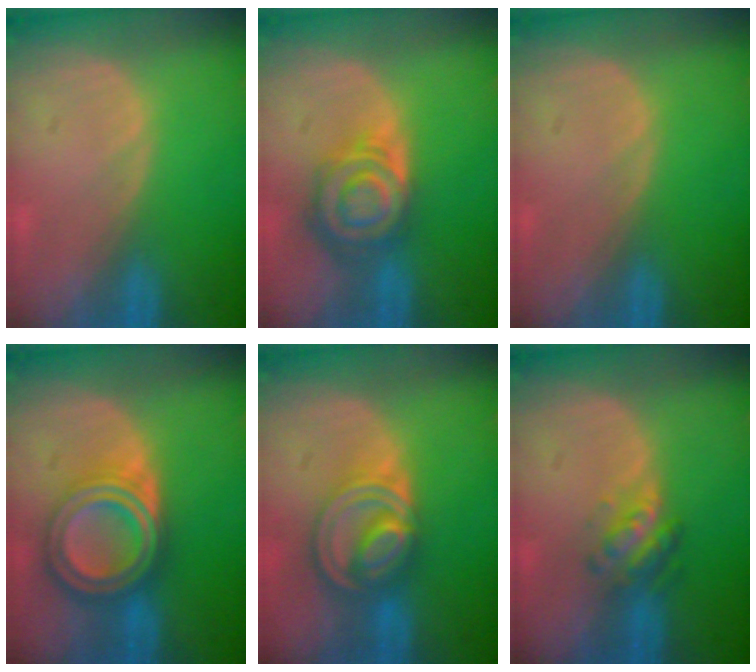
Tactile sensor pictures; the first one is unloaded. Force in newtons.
{"total": 8.2, "press": 7.1, "slide": 4.1}
{"total": 0.0}
{"total": 8.2, "press": 8.2, "slide": 0.6}
{"total": 8.5, "press": 7.1, "slide": 4.6}
{"total": 4.8, "press": 4.3, "slide": 2.1}